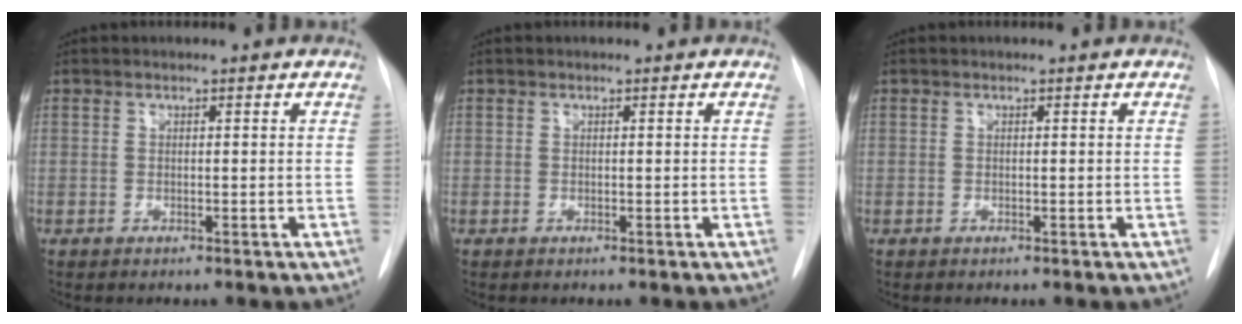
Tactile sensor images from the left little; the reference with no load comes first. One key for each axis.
{"total": 0.0}
{"total": 0.0}